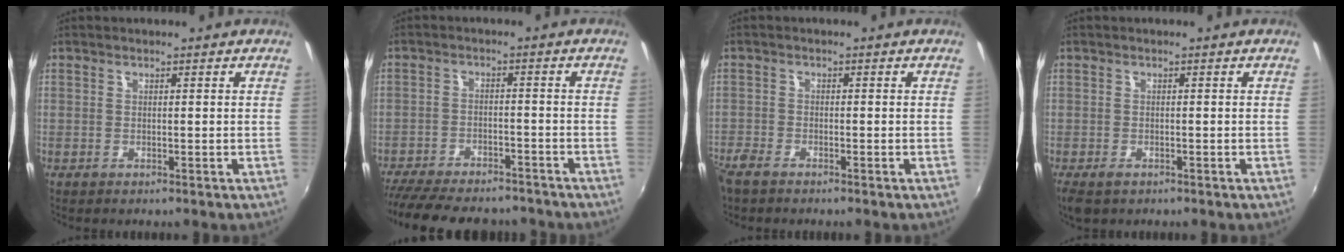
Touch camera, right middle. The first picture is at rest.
{"total": 18.4, "force": [-15.4, 6.0, 8.0], "torque": [-0.177, -0.027, -0.226]}
{"total": 3.8, "force": [-3.2, 1.1, 1.7], "torque": [-0.048, -0.014, -0.067]}
{"total": 3.8, "force": [-2.5, 1.9, 2.2], "torque": [-0.048, -0.017, -0.041]}